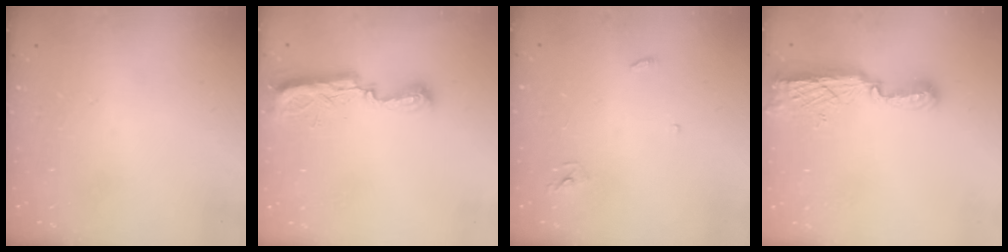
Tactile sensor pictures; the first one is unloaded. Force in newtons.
{"total": 8.3, "press": 8.3, "slide": 0.9}
{"total": 2.9, "press": 2.9, "slide": 0.2}
{"total": 8.5, "press": 8.4, "slide": 0.8}